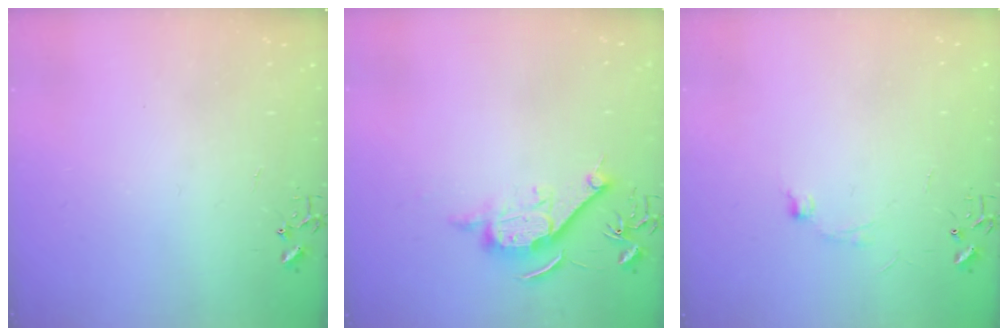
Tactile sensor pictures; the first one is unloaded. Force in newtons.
{"total": 11.0, "press": 11.0, "slide": 0.4}
{"total": 7.2, "press": 7.2, "slide": 0.8}